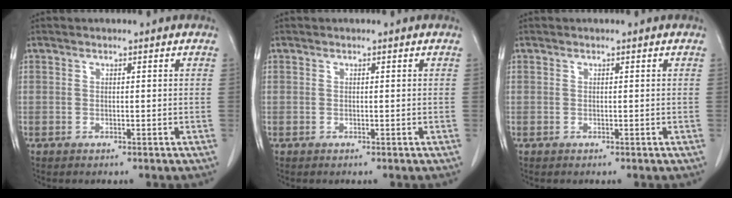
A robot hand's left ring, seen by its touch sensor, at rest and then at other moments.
{"total": 0.0}
{"total": 0.0}